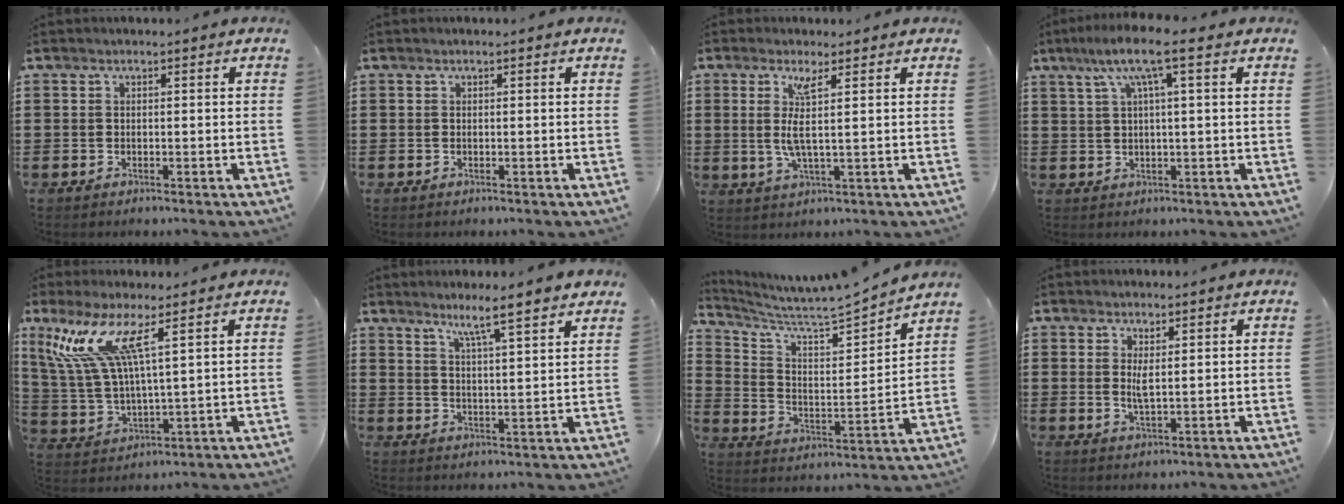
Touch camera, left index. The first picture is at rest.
{"total": 0.0}
{"total": 5.0, "force": [1.3, 0.3, 4.9], "torque": [-0.104, -0.010, 0.018]}
{"total": 7.4, "force": [3.1, 0.6, 6.7], "torque": [-0.136, 0.007, 0.049]}
{"total": 10.4, "force": [6.4, 1.7, 8.1], "torque": [-0.199, -0.024, 0.108]}
{"total": 5.7, "force": [4.8, -0.7, 3.0], "torque": [-0.065, -0.026, 0.079]}
{"total": 4.6, "force": [4.5, 0.0, 1.1], "torque": [-0.049, -0.053, 0.067]}
{"total": 2.6, "force": [1.2, 0.8, 2.2], "torque": [-0.039, -0.001, 0.018]}